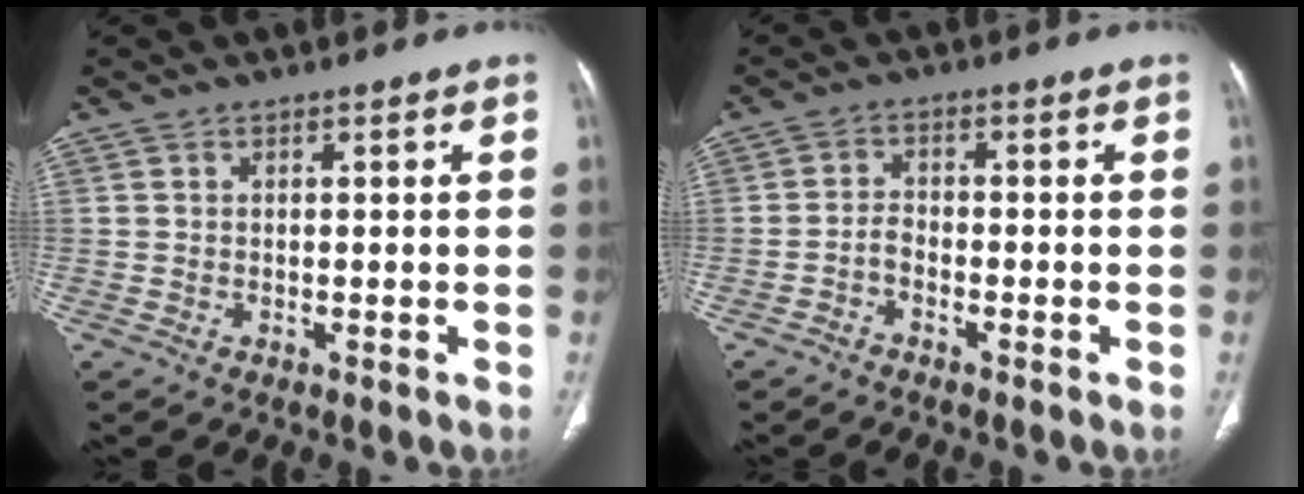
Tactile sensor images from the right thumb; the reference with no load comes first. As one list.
[{"total": 2.1, "force": [-1.4, 1.2, 1.1], "torque": [-0.017, 0.017, -0.029]}]